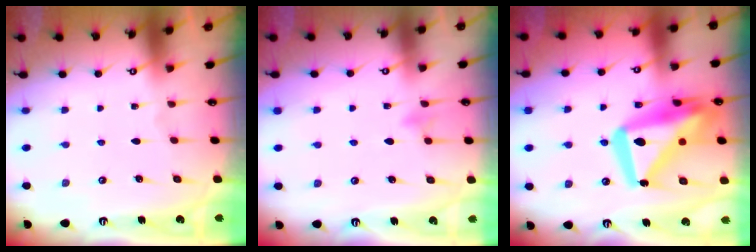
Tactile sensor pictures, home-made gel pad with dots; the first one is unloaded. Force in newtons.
{"total": 5.3, "press": 5.1, "slide": 1.3}
{"total": 21.5, "press": 21.4, "slide": 2.5}